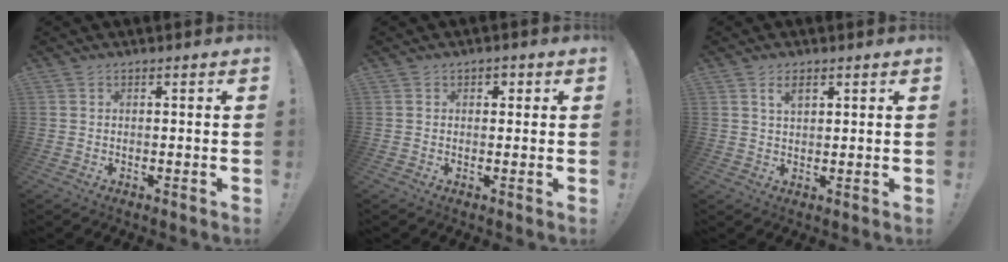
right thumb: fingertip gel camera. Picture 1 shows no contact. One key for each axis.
{"total": 1.5, "fx": 0.1, "fy": 1.4, "fz": 0.6, "tx": -0.002, "ty": 0.002, "tz": -0.001}
{"total": 3.6, "fx": 1.8, "fy": 1.6, "fz": 2.7, "tx": -0.041, "ty": -0.004, "tz": 0.029}